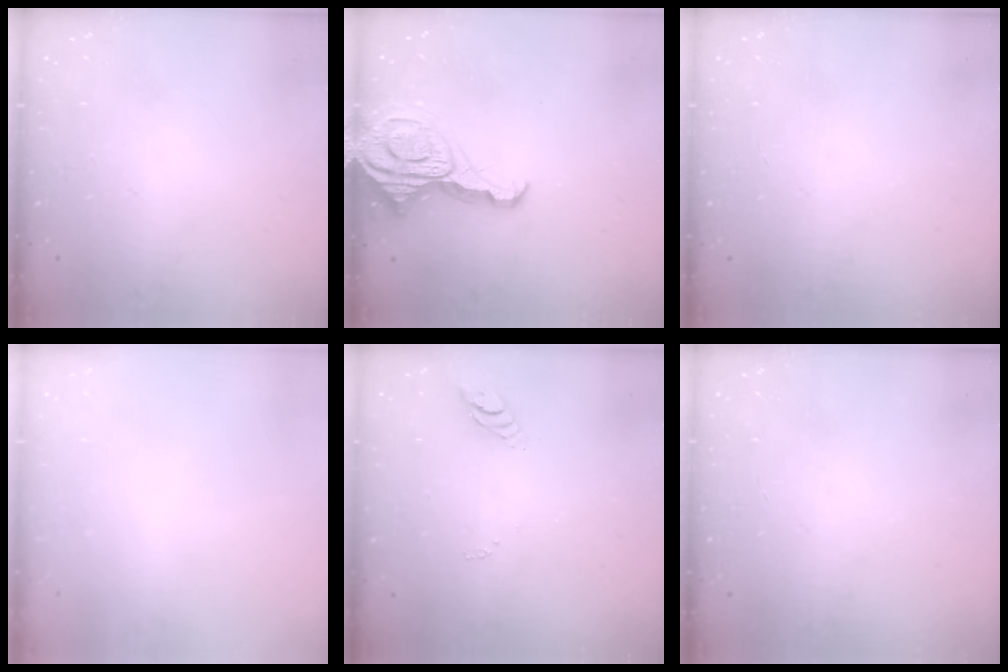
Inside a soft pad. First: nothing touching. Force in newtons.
{"total": 13.3, "press": 13.2, "slide": 1.4}
{"total": 0.0}
{"total": 0.0}
{"total": 4.0, "press": 3.9, "slide": 0.3}
{"total": 0.0}